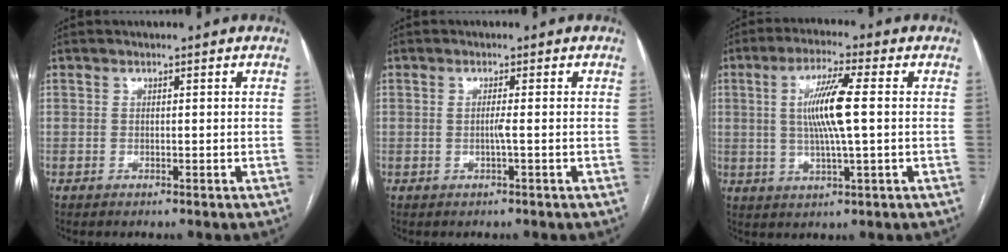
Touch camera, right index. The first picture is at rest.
{"total": 1.2, "force": [-0.2, -0.3, 1.1], "torque": [-0.020, 0.000, -0.006]}
{"total": 8.8, "force": [1.0, 0.3, 8.7], "torque": [-0.170, 0.000, 0.017]}